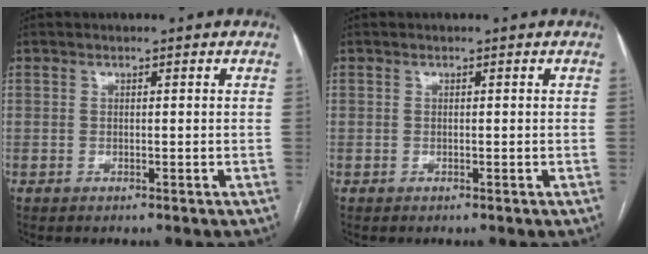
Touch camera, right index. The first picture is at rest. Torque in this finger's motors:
{"motor_torque": [0.00, 0.00, 0.00, 0.00]}